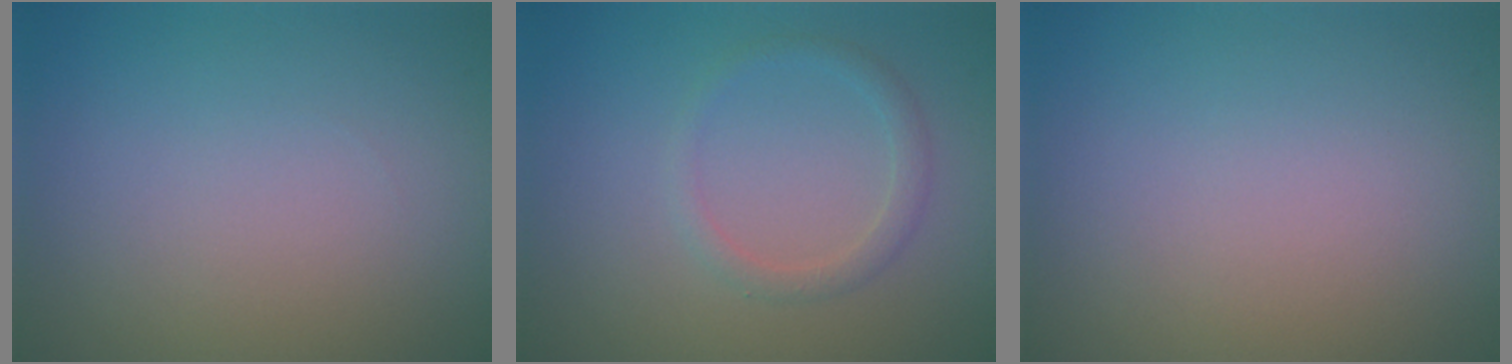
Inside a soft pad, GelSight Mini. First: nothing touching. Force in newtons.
{"total": 1.5, "press": 1.5, "slide": 0.1}
{"total": 0.0}